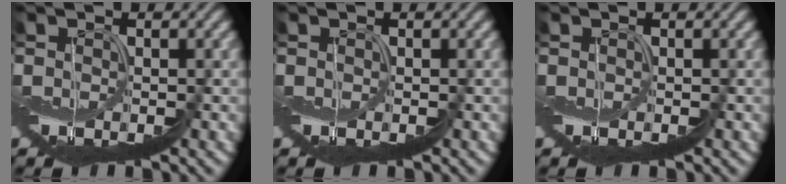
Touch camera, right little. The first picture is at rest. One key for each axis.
{"total": 0.0}
{"total": 0.0}